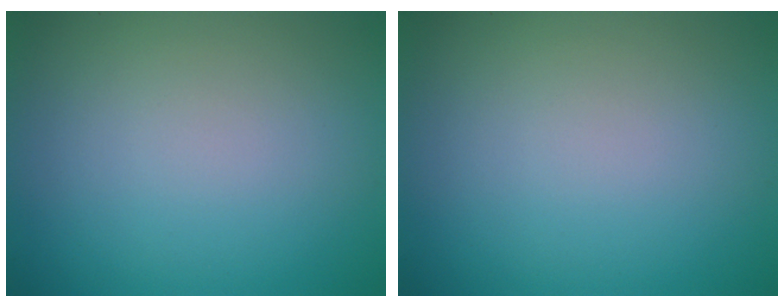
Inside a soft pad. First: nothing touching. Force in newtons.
{"total": 0.0}